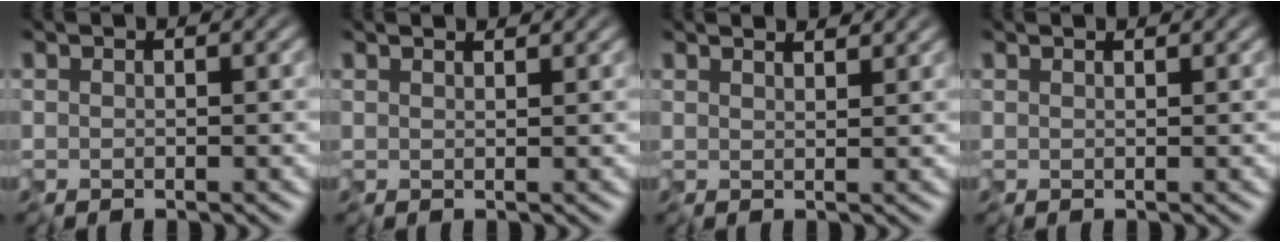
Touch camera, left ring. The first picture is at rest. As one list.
[{"total": 2.4, "force": [1.8, 0.7, 1.3], "torque": [-0.011, 0.013, 0.004]}, {"total": 3.4, "force": [2.8, 1.0, 1.7], "torque": [-0.016, 0.014, 0.014]}, {"total": 1.4, "force": [1.1, 0.4, 0.8], "torque": [-0.005, 0.004, 0.001]}]